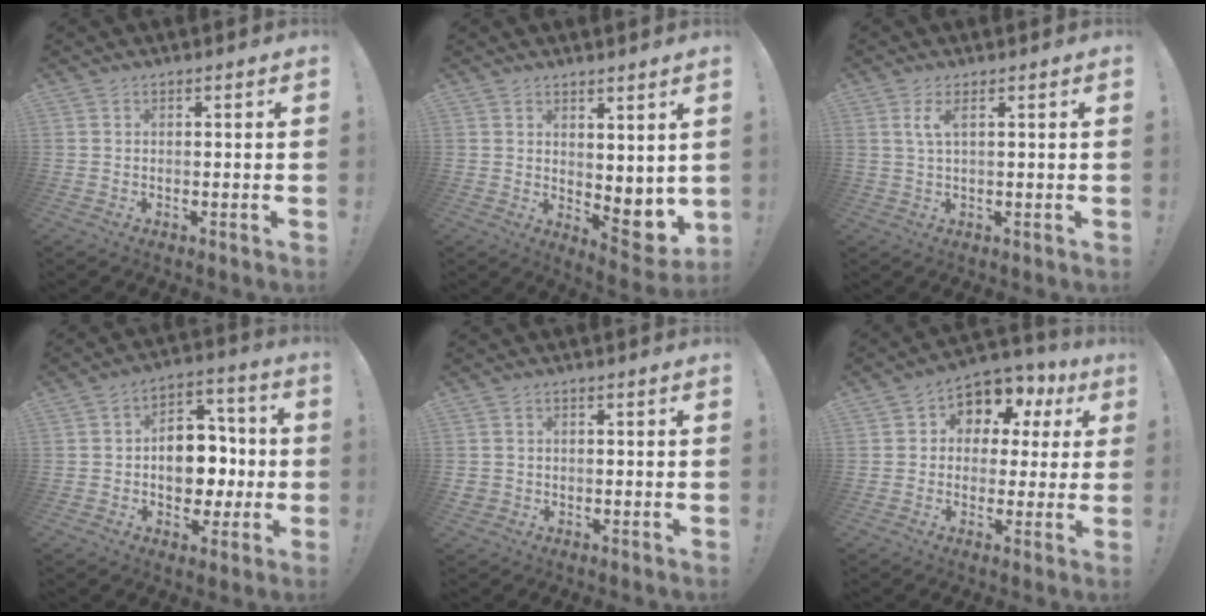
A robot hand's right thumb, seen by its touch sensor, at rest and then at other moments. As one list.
[{"total": 6.0, "force": [2.1, 3.8, 4.2], "torque": [-0.038, -0.034, 0.049]}, {"total": 3.3, "force": [1.4, 0.7, 2.9], "torque": [-0.052, -0.003, 0.023]}, {"total": 12.9, "force": [-1.6, 10.3, 7.6], "torque": [-0.103, 0.018, -0.017]}, {"total": 2.0, "force": [0.0, 1.9, 0.6], "torque": [-0.008, 0.001, 0.001]}, {"total": 8.0, "force": [3.5, 6.3, 3.5], "torque": [-0.040, -0.034, 0.064]}]